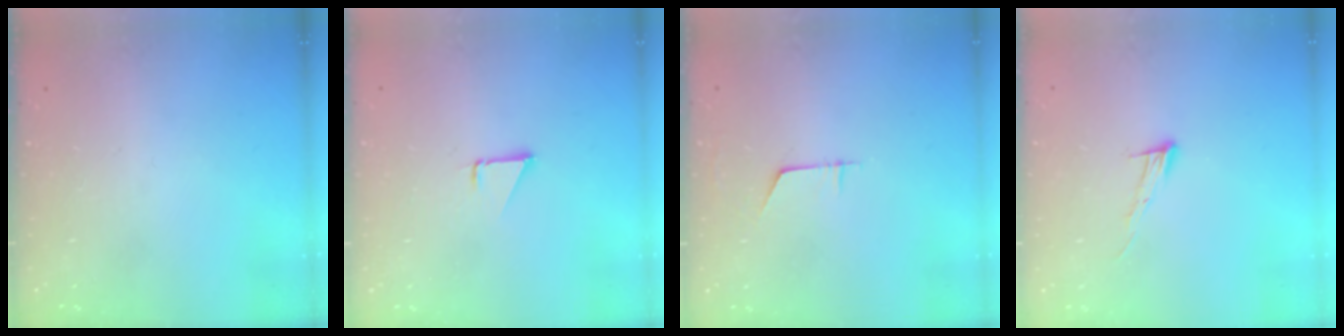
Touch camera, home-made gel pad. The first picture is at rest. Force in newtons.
{"total": 1.3, "press": 1.3, "slide": 0.1}
{"total": 5.7, "press": 5.7, "slide": 0.5}
{"total": 6.7, "press": 6.7, "slide": 0.4}